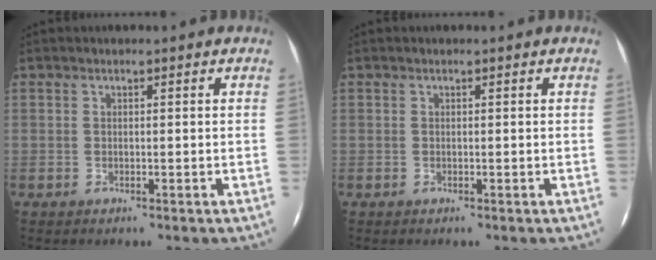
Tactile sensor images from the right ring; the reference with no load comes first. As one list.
[{"total": 0.0}]